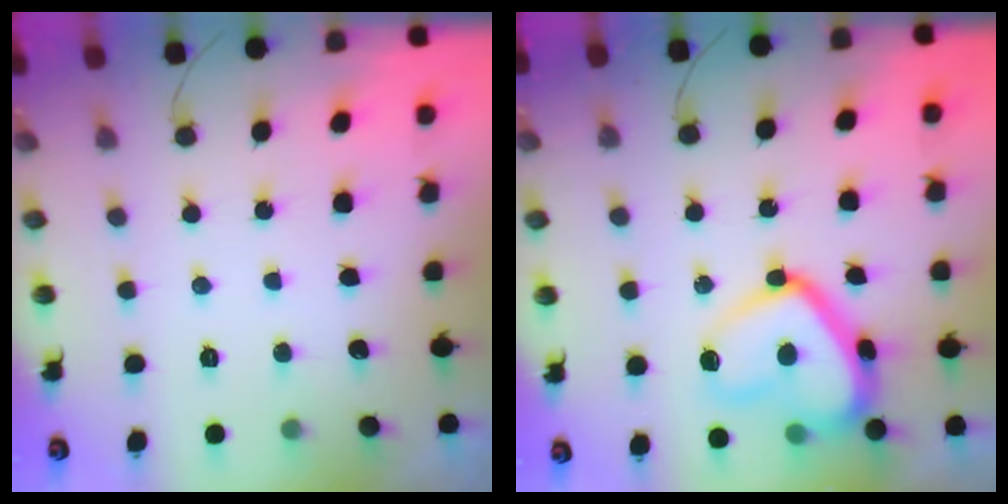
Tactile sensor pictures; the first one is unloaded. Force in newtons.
{"total": 16.4, "press": 16.4, "slide": 1.6}